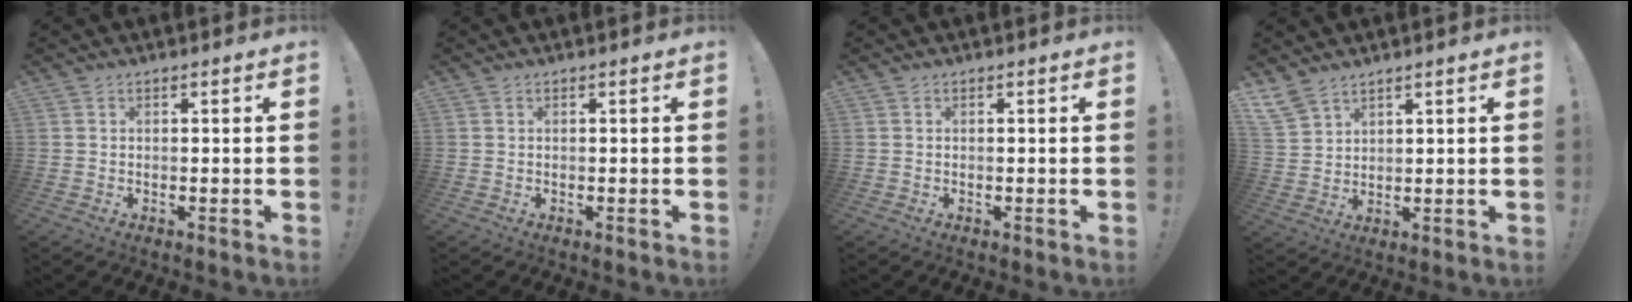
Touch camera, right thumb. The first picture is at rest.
{"total": 0.0}
{"total": 0.0}
{"total": 6.4, "force": [5.1, 2.9, 2.4], "torque": [-0.052, -0.025, 0.102]}